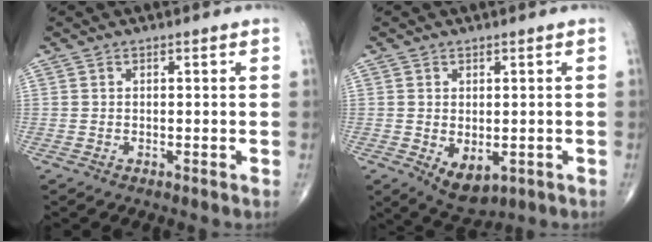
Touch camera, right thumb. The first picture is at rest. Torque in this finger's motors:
{"motor_torque": [-0.15, 0.00, 0.09, 0.10, 0.07]}